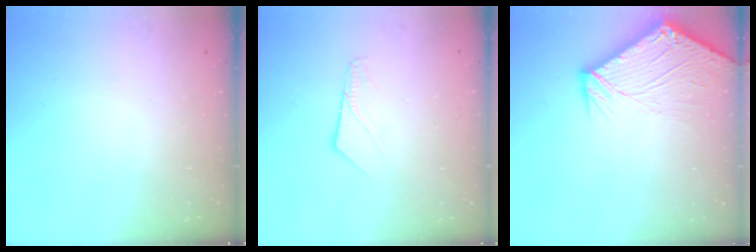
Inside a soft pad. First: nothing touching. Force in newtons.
{"total": 5.7, "press": 5.7, "slide": 0.5}
{"total": 9.6, "press": 9.5, "slide": 1.2}